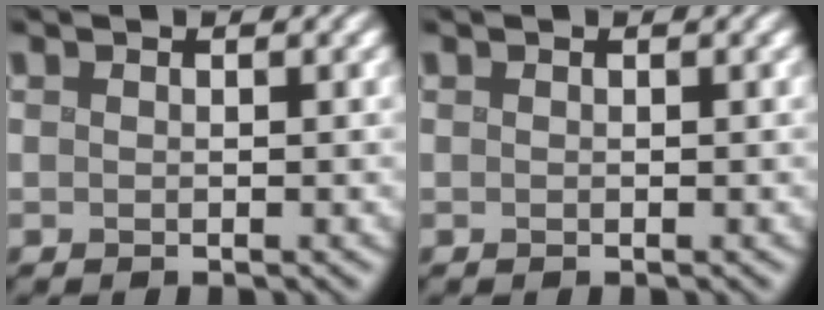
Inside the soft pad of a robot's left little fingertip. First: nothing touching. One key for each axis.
{"total": 0.0}